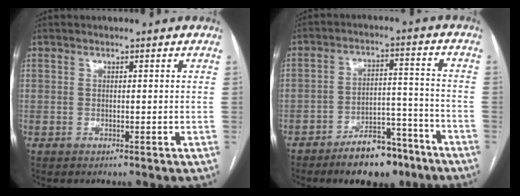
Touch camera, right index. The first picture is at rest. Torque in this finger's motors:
{"motor_torque": [-0.21, -0.25, 0.18, -0.01]}